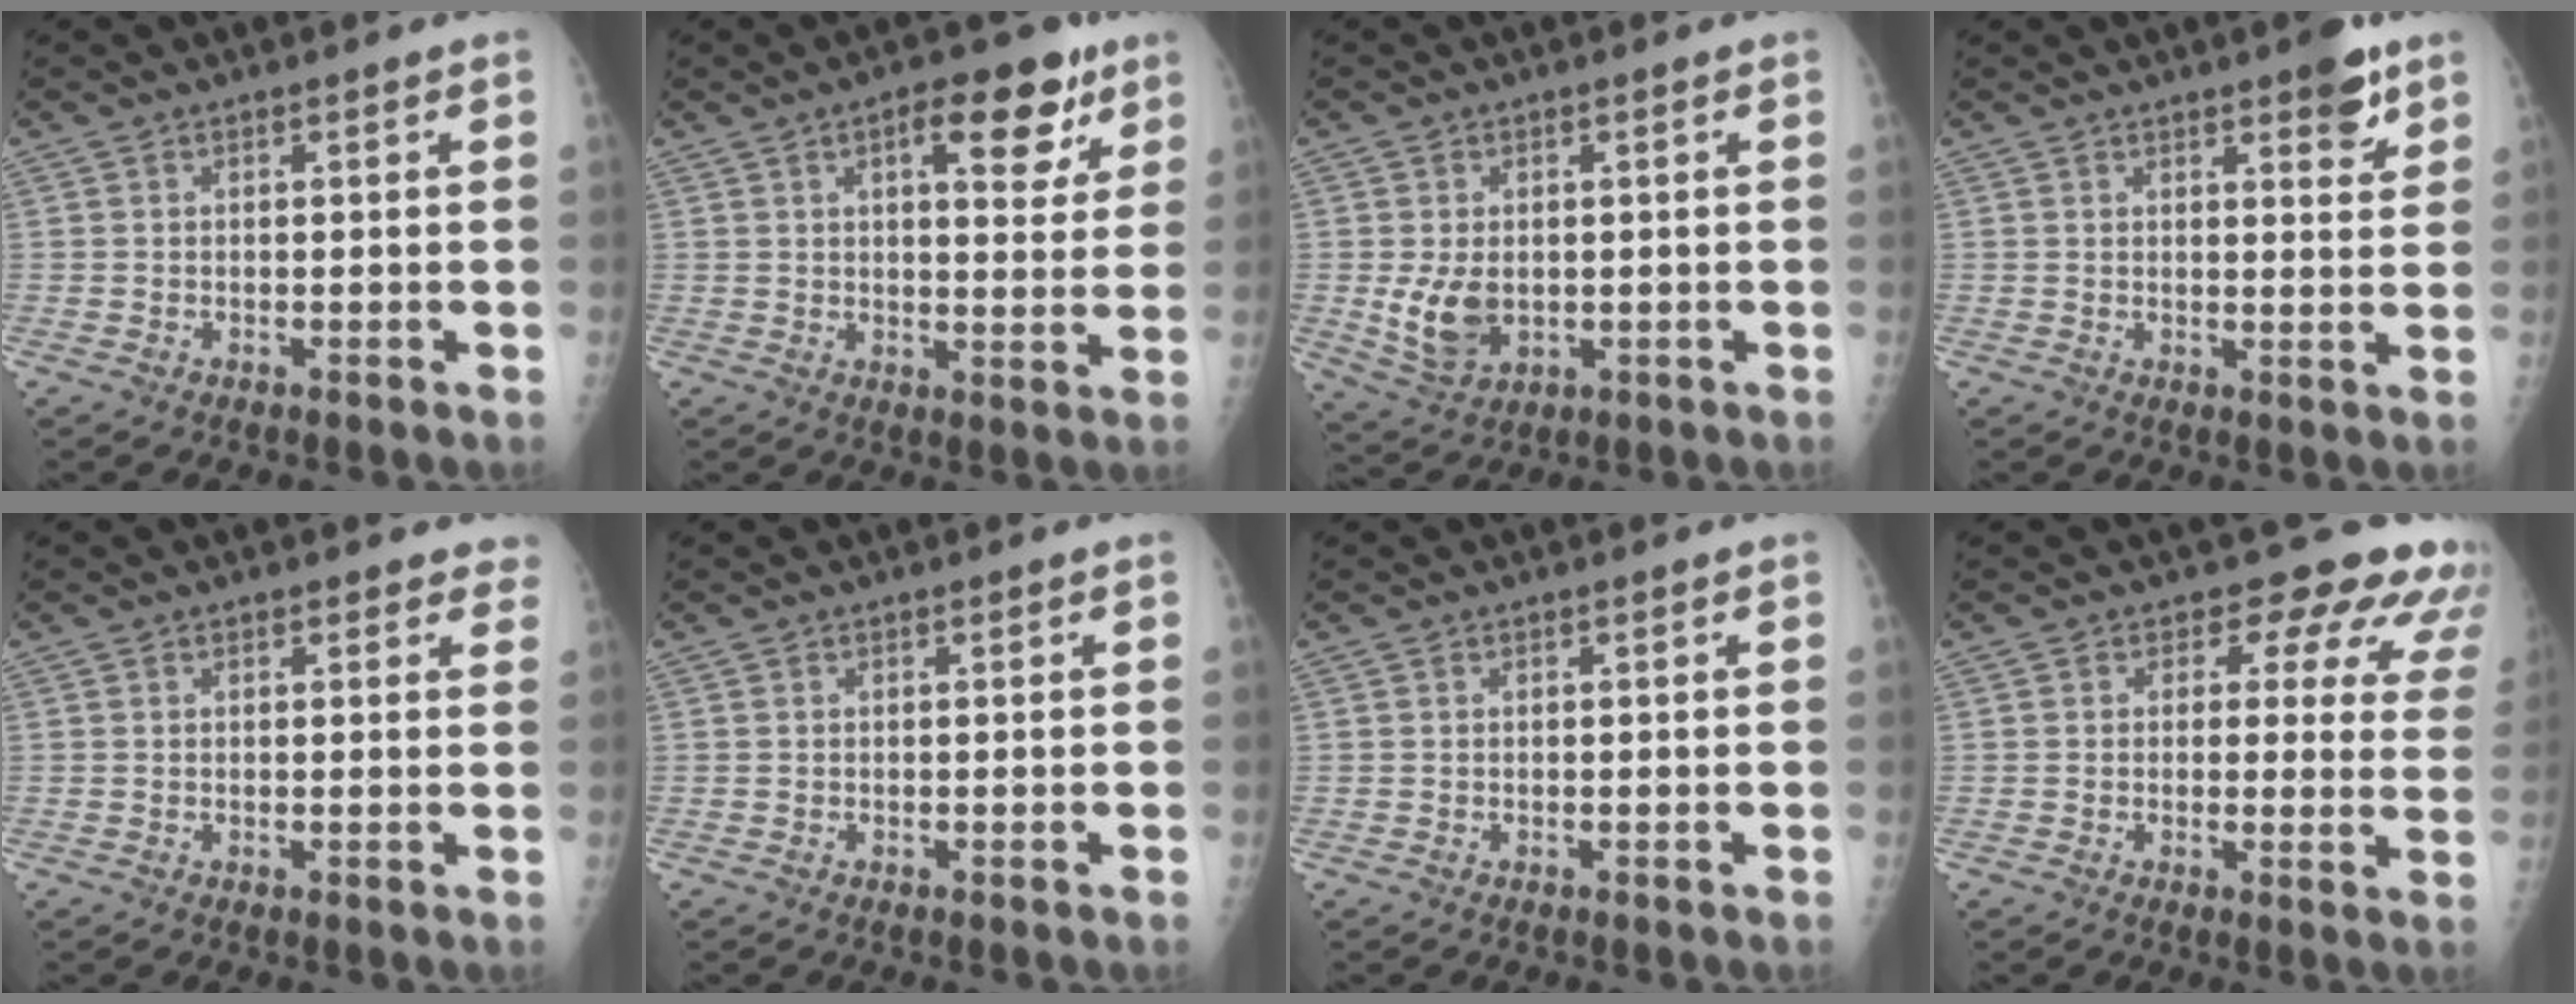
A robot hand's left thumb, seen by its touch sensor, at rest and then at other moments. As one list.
[{"total": 11.0, "force": [5.3, 4.8, 8.3], "torque": [-0.080, -0.013, 0.069]}, {"total": 6.9, "force": [-0.3, 4.7, 5.0], "torque": [-0.081, -0.013, 0.008]}, {"total": 5.5, "force": [3.4, 1.8, 3.9], "torque": [-0.036, -0.017, 0.039]}, {"total": 3.0, "force": [2.6, 1.4, 0.7], "torque": [0.026, -0.007, 0.015]}, {"total": 0.0}, {"total": 0.0}, {"total": 12.1, "force": [9.8, 6.3, 3.6], "torque": [0.021, -0.045, 0.078]}]